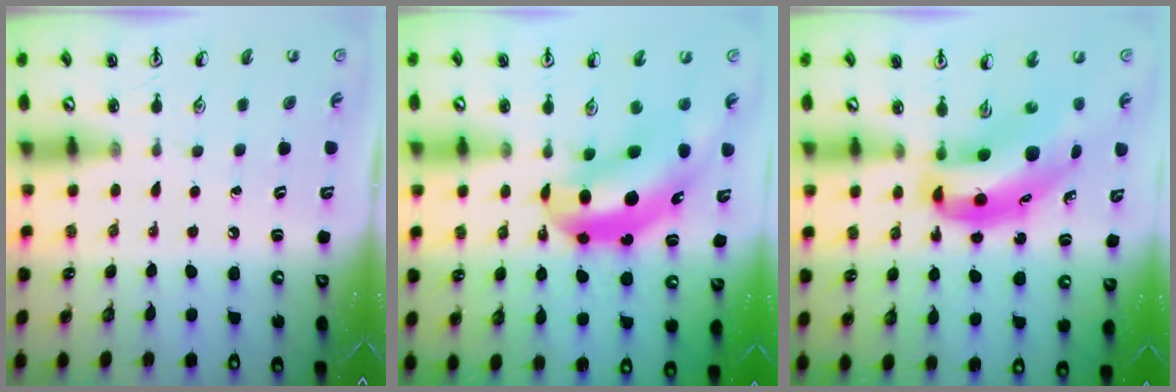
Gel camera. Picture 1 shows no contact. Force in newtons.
{"total": 9.9, "press": 9.5, "slide": 2.9}
{"total": 10.8, "press": 10.4, "slide": 3.1}